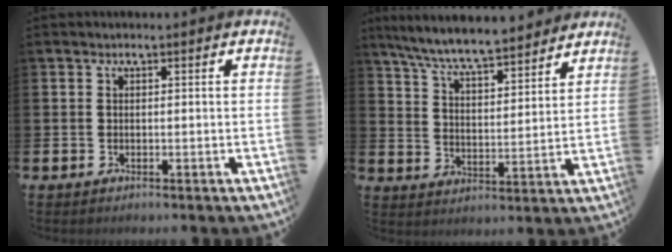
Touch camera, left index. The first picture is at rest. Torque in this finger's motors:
{"motor_torque": [1.01, -1.13, 1.06, 0.21]}